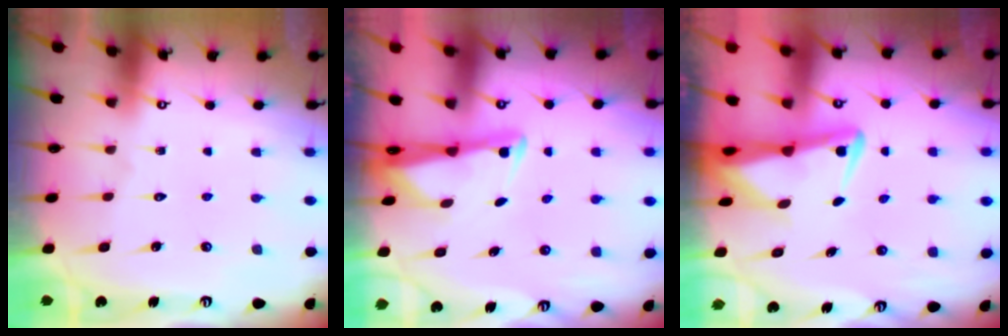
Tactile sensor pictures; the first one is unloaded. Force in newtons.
{"total": 2.6, "press": 2.6, "slide": 0.5}
{"total": 3.6, "press": 3.5, "slide": 0.7}